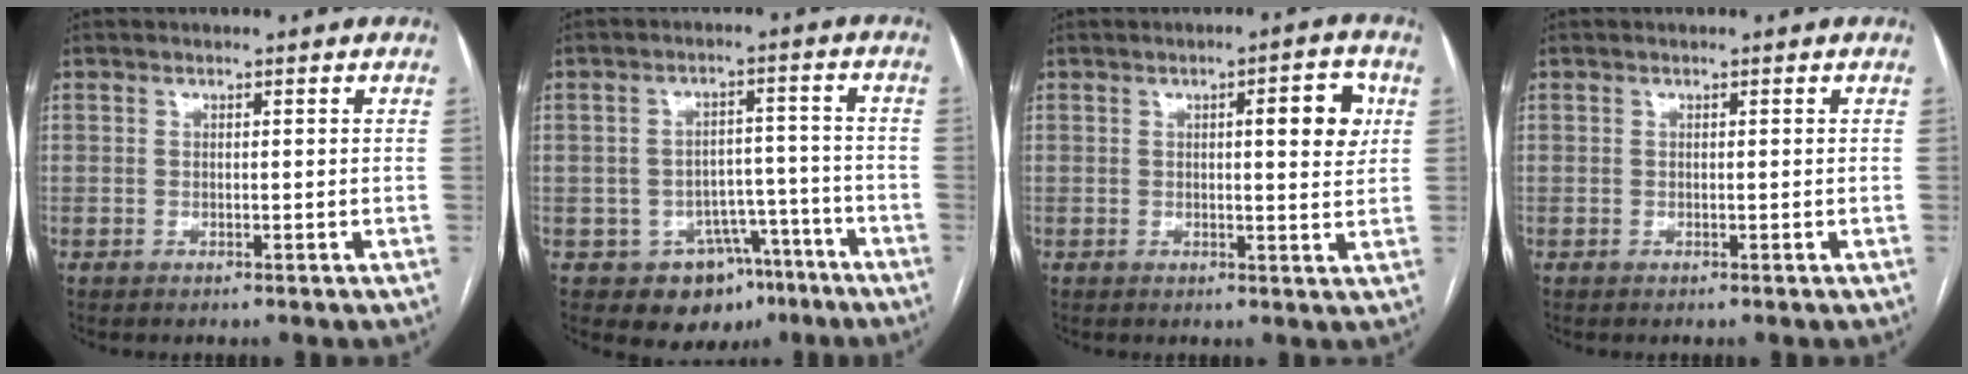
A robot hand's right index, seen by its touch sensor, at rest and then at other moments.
{"total": 8.7, "force": [-5.1, 6.5, 2.8], "torque": [-0.019, 0.032, -0.062]}
{"total": 6.0, "force": [1.7, 1.2, 5.7], "torque": [-0.074, 0.006, 0.018]}
{"total": 0.0}